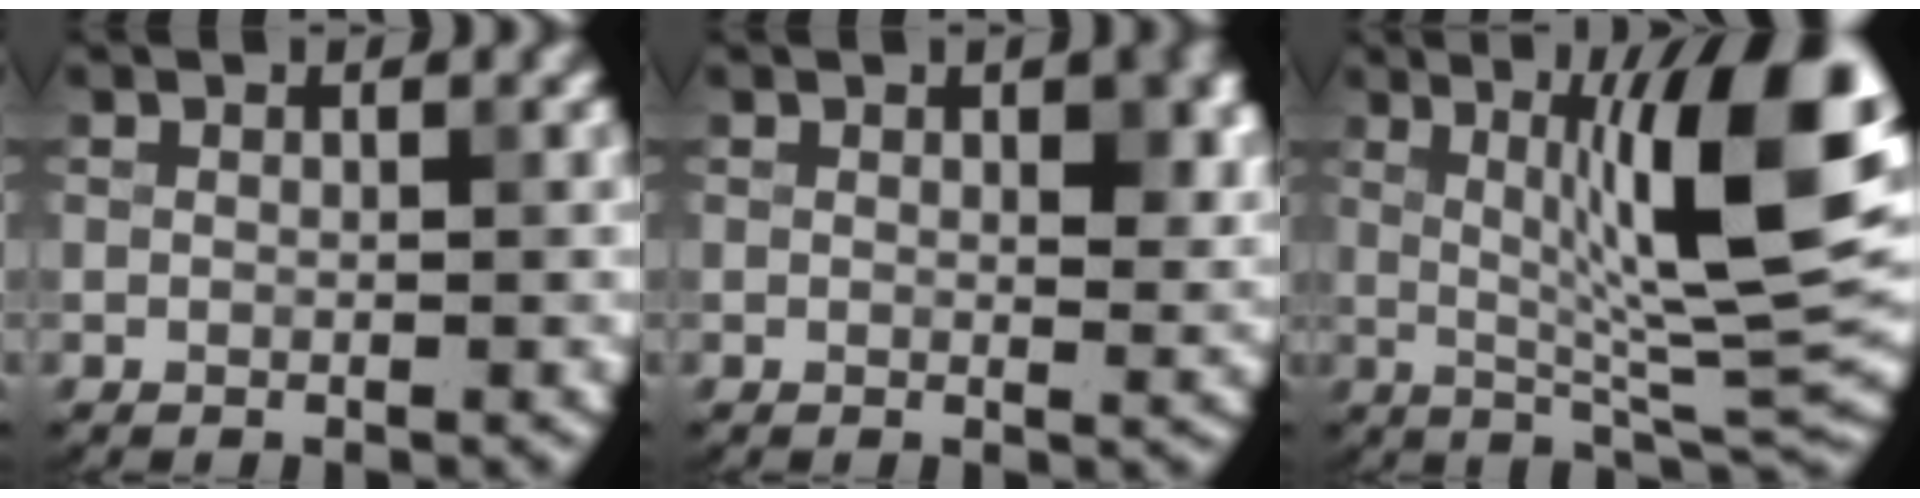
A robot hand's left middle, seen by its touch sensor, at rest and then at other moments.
{"total": 3.2, "force": [0.9, 1.8, 2.5], "torque": [-0.031, -0.003, 0.017]}
{"total": 12.3, "force": [2.8, 2.2, 11.7], "torque": [-0.163, 0.010, 0.051]}